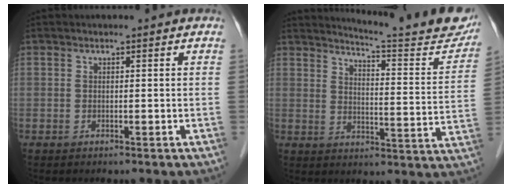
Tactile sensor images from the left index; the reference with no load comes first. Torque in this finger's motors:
{"motor_torque": [0.87, -1.00, 0.32, 0.06]}